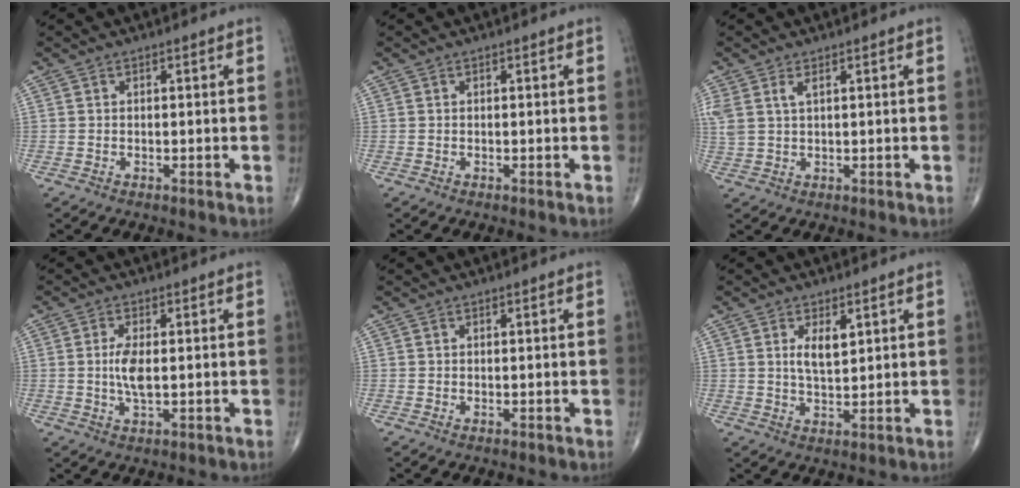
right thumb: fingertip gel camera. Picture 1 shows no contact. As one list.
[{"total": 0.0}, {"total": 4.1, "force": [1.8, 1.8, 3.2], "torque": [-0.085, 0.007, 0.045]}, {"total": 4.7, "force": [0.1, 1.8, 4.3], "torque": [-0.091, -0.008, 0.001]}, {"total": 0.0}, {"total": 4.7, "force": [1.8, 2.1, 3.8], "torque": [-0.059, -0.016, 0.034]}]